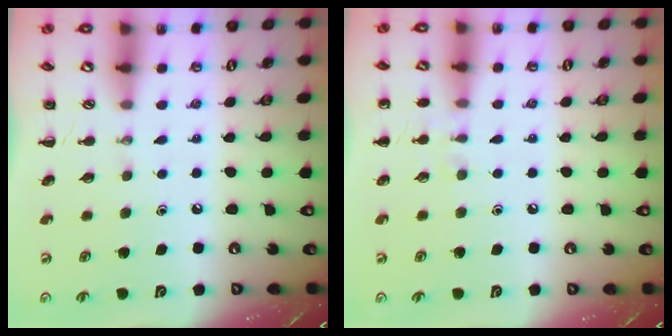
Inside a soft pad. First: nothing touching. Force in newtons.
{"total": 5.1, "press": 4.8, "slide": 1.6}